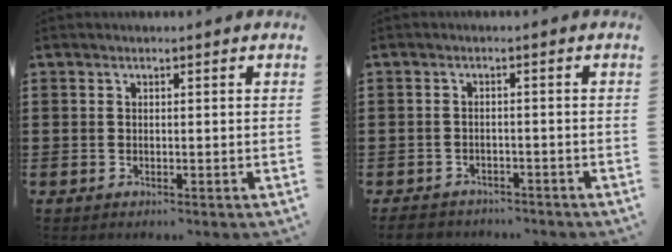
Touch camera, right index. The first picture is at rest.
{"total": 2.5, "force": [-2.3, 0.7, 0.1], "torque": [-0.015, 0.000, -0.053]}